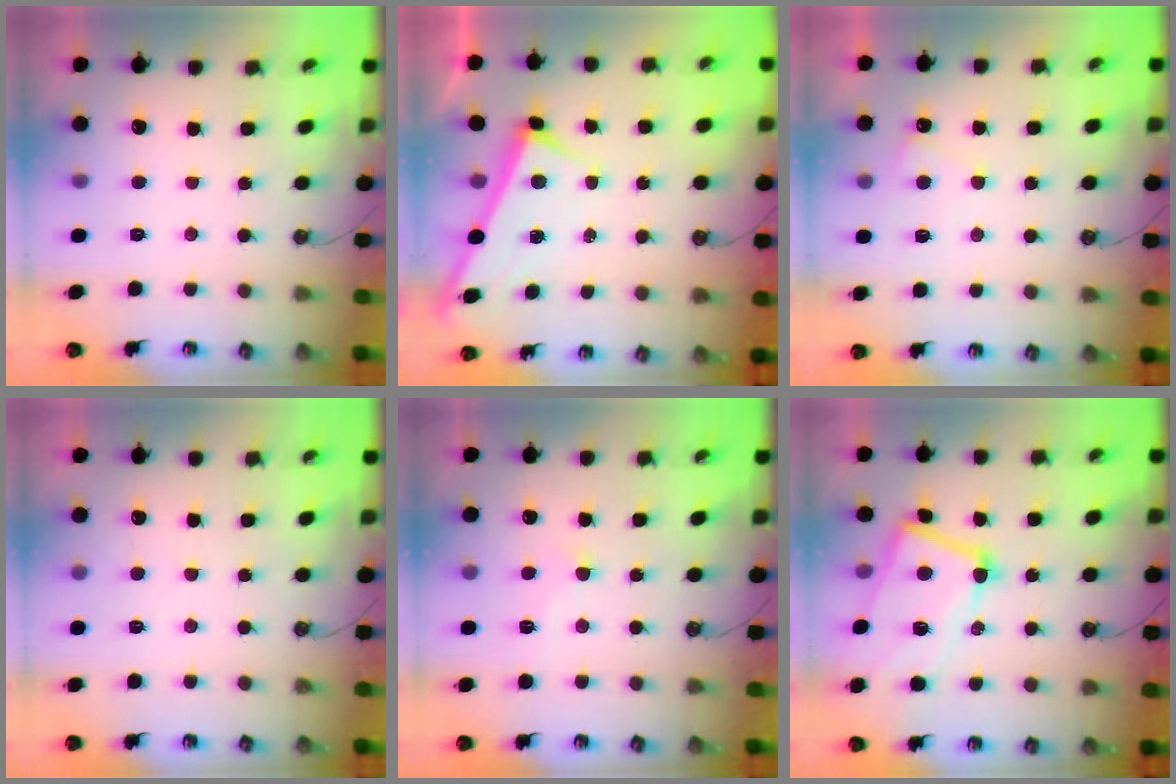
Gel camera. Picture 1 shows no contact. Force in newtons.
{"total": 3.4, "press": 3.4, "slide": 0.2}
{"total": 4.8, "press": 4.8, "slide": 0.4}
{"total": 7.5, "press": 7.5, "slide": 0.3}
{"total": 0.7, "press": 0.3, "slide": 0.7}
{"total": 9.2, "press": 9.1, "slide": 1.4}